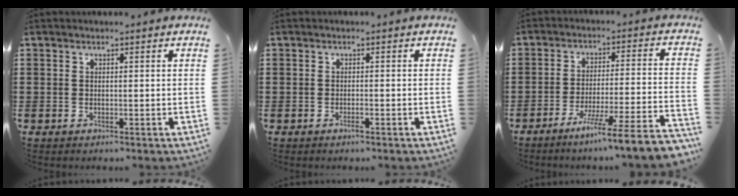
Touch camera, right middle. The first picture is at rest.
{"total": 0.8, "force": [-0.5, 0.1, 0.6], "torque": [-0.011, -0.002, -0.010]}
{"total": 7.6, "force": [-6.1, -1.3, 4.4], "torque": [-0.066, -0.019, -0.119]}